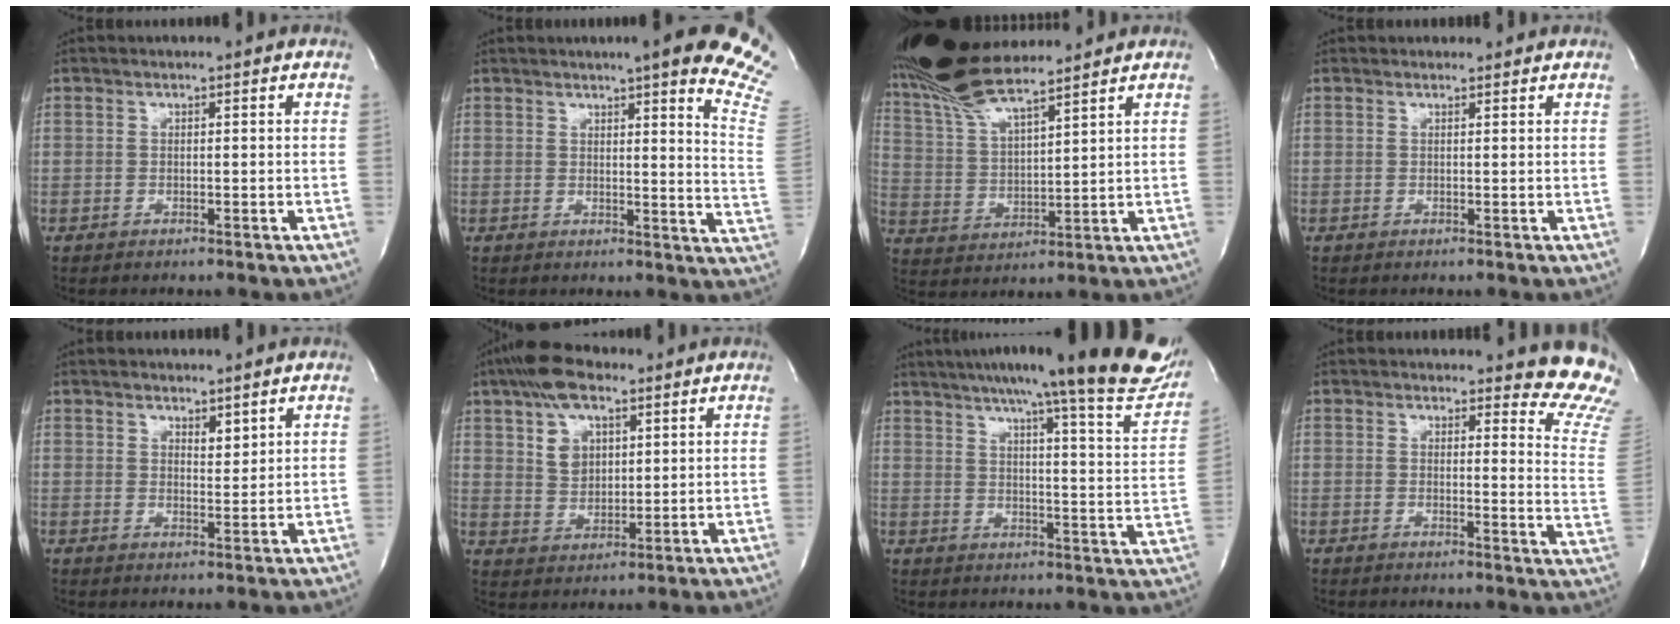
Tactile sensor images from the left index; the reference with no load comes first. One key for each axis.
{"total": 17.4, "fx": 13.1, "fy": 0.4, "fz": 11.5, "tx": -0.120, "ty": -0.071, "tz": 0.130}
{"total": 13.7, "fx": 12.1, "fy": 1.8, "fz": 6.3, "tx": -0.134, "ty": 0.012, "tz": 0.239}
{"total": 1.0, "fx": 0.9, "fy": 0.5, "fz": -0.2, "tx": -0.004, "ty": 0.001, "tz": 0.010}
{"total": 3.0, "fx": 2.2, "fy": 1.3, "fz": 1.5, "tx": -0.027, "ty": -0.009, "tz": 0.040}
{"total": 9.2, "fx": 5.3, "fy": 4.9, "fz": 5.8, "tx": -0.112, "ty": 0.014, "tz": 0.100}
{"total": 25.5, "fx": 20.9, "fy": 1.7, "fz": 14.5, "tx": -0.206, "ty": -0.040, "tz": 0.254}
{"total": 10.7, "fx": 10.0, "fy": 1.5, "fz": 3.5, "tx": -0.008, "ty": -0.096, "tz": 0.074}